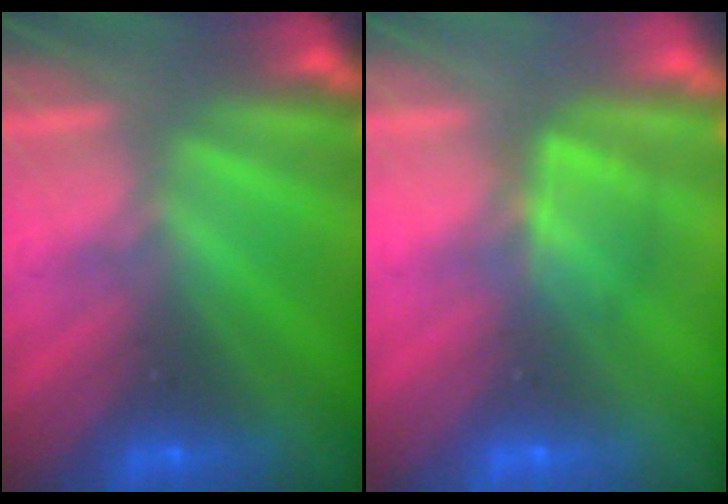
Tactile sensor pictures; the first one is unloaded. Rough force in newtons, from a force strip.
{"total": 4.6}